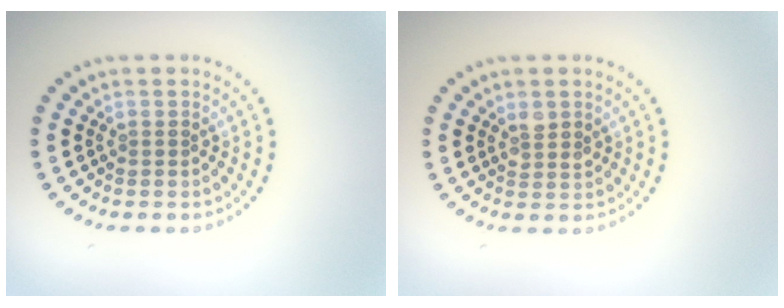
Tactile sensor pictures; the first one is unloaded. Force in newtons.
{"total": 1.5, "press": 1.3, "slide": 0.7}